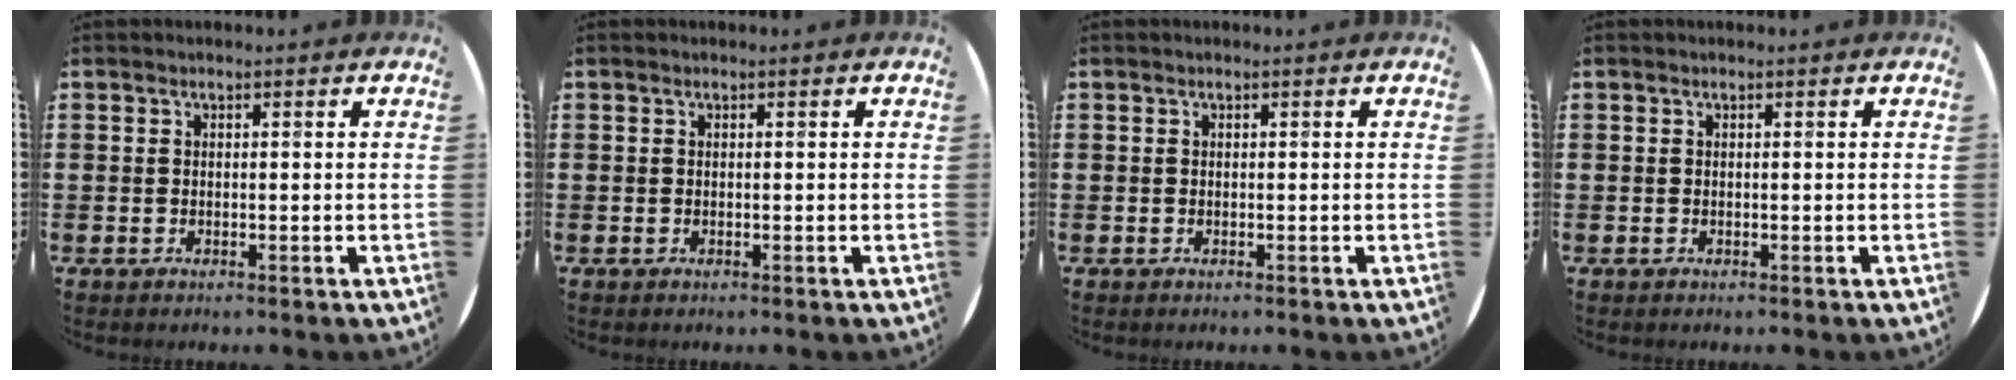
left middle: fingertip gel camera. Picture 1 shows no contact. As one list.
[{"total": 0.0}, {"total": 0.0}, {"total": 0.0}]